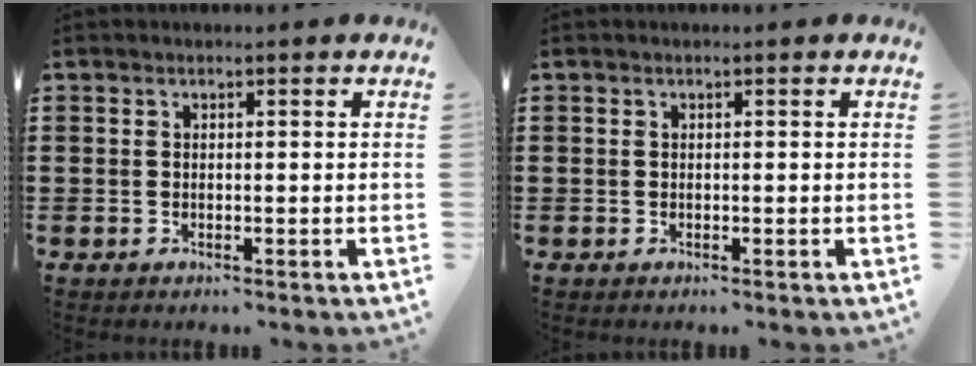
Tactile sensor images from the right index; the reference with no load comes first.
{"total": 0.0}